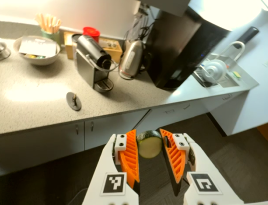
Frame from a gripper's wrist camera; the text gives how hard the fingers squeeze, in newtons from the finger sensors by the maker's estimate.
{"total": 11.0, "left": 11.0, "right": 10.9}